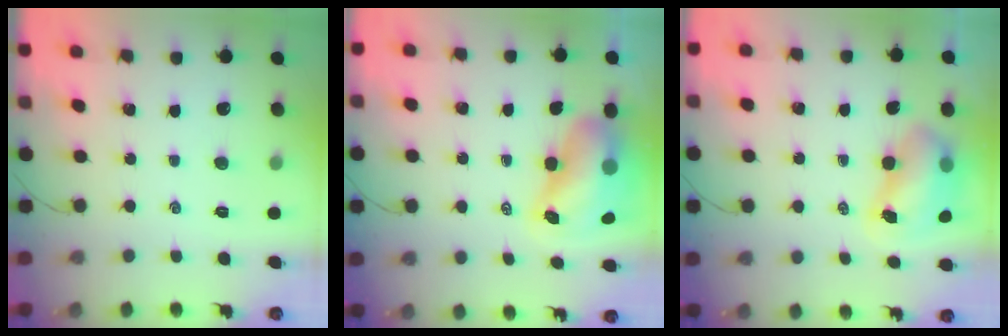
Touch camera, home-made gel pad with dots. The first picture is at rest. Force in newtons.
{"total": 9.6, "press": 9.2, "slide": 2.7}
{"total": 7.6, "press": 7.4, "slide": 1.7}